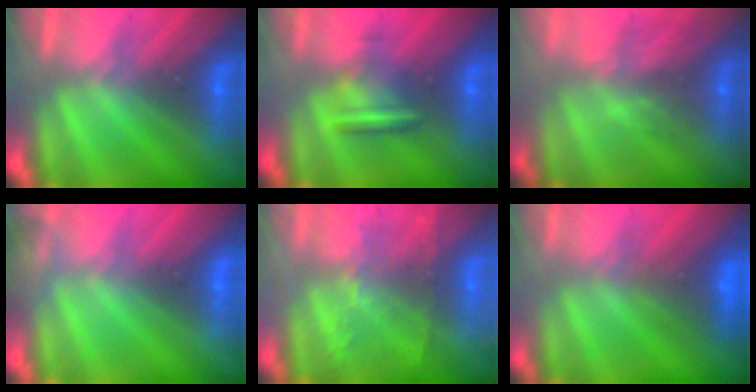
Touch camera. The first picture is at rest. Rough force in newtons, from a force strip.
{"total": 8.7}
{"total": 3.0}
{"total": 4.4}
{"total": 7.5}
{"total": 9.6}